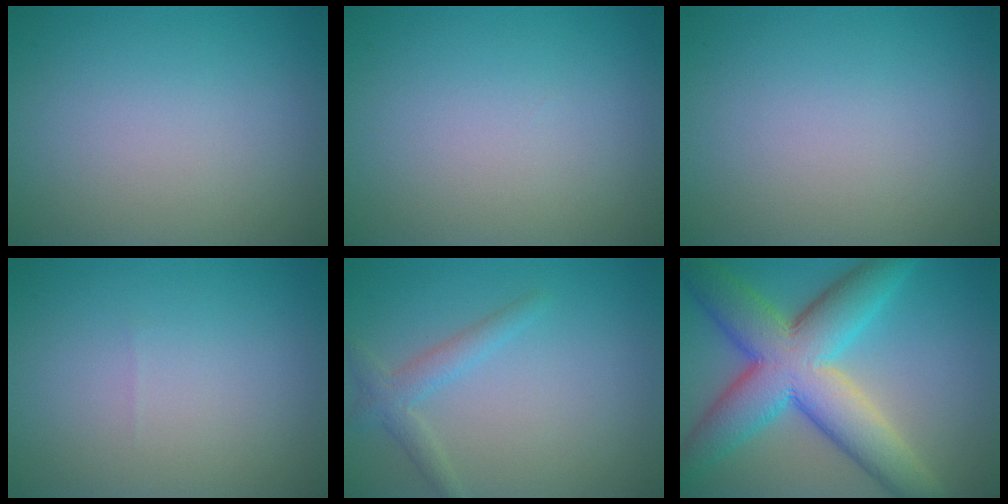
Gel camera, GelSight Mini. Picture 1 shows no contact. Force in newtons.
{"total": 0.0}
{"total": 0.0}
{"total": 0.0}
{"total": 2.1, "press": 2.1, "slide": 0.1}
{"total": 11.1, "press": 11.1, "slide": 0.5}